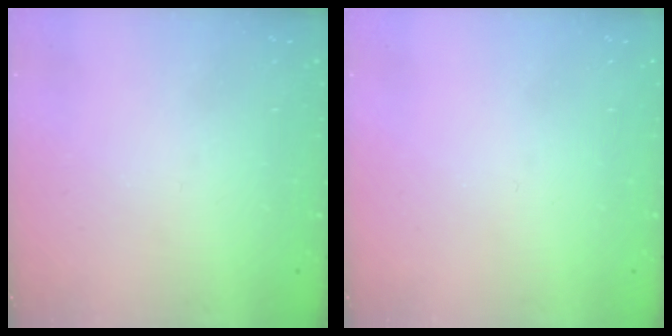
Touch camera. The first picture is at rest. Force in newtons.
{"total": 0.0}